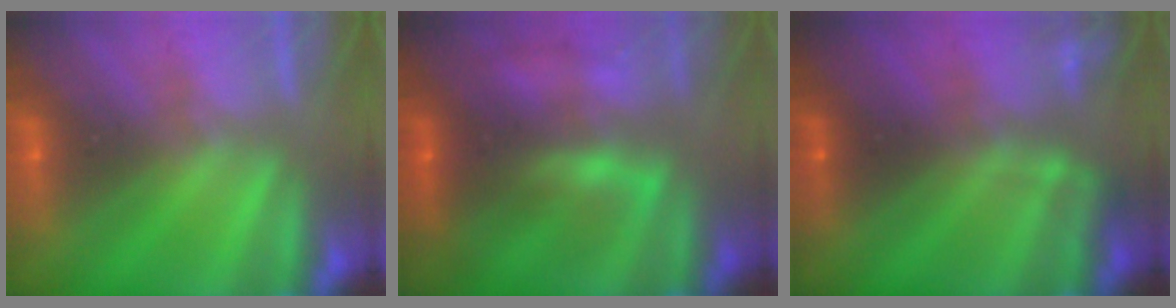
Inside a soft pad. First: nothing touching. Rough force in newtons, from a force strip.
{"total": 5.7}
{"total": 2.4}